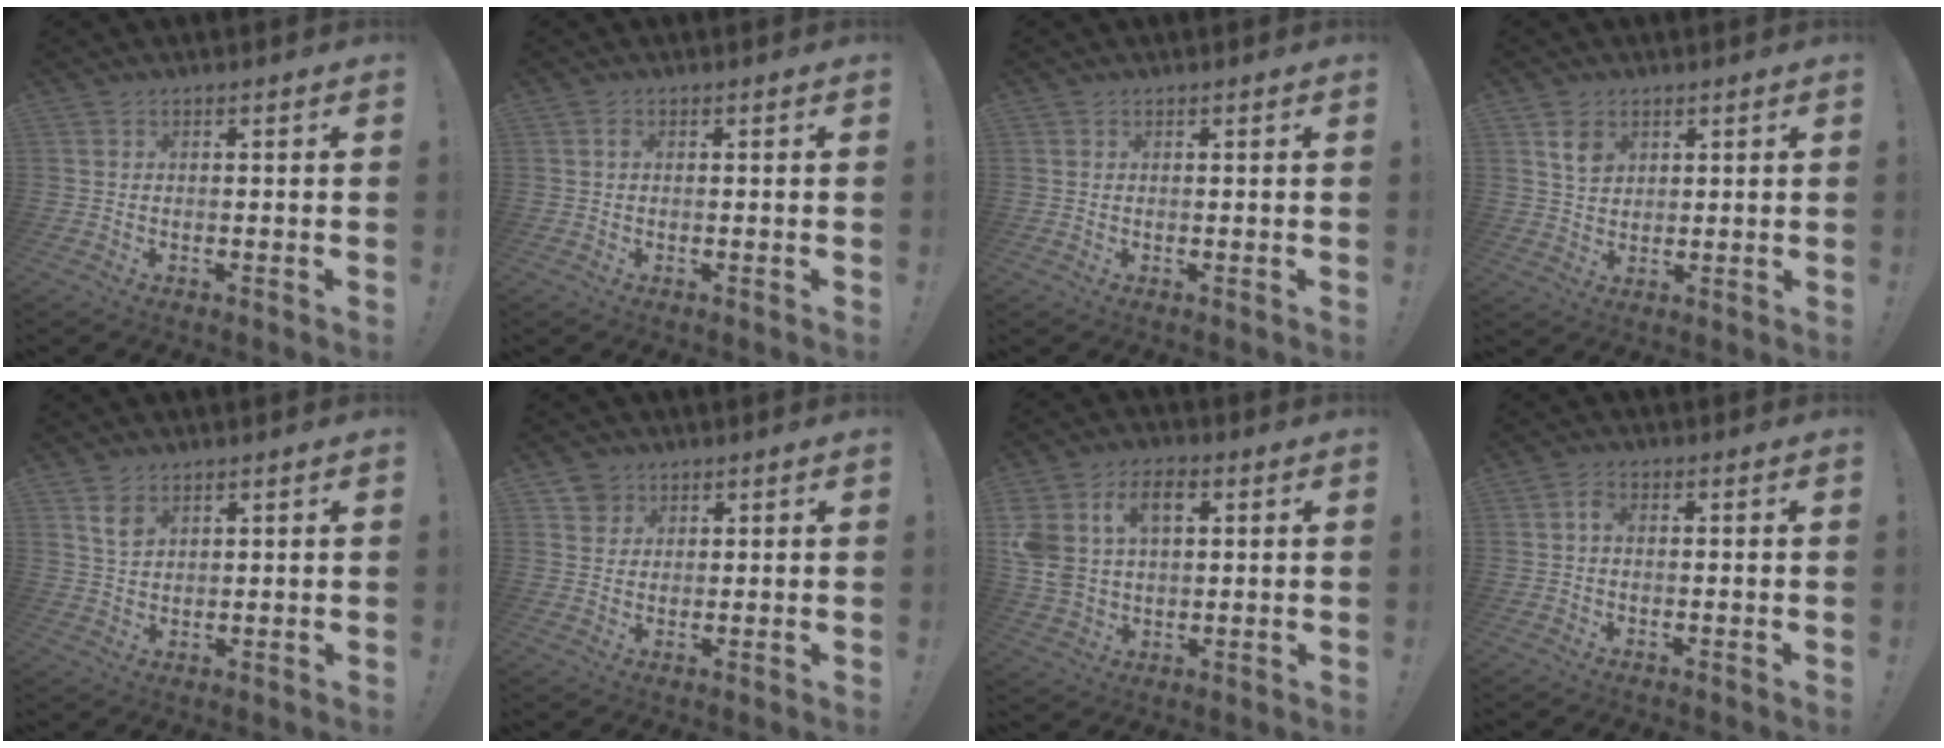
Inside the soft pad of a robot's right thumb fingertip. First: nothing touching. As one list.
[{"total": 0.5, "force": [-0.2, 0.5, 0.2], "torque": [-0.001, 0.003, -0.004]}, {"total": 0.9, "force": [0.3, 0.8, -0.1], "torque": [0.007, -0.002, 0.004]}, {"total": 5.4, "force": [2.9, 4.1, 2.0], "torque": [-0.015, -0.013, 0.051]}, {"total": 4.2, "force": [2.6, 2.6, 2.1], "torque": [-0.027, -0.013, 0.048]}, {"total": 4.0, "force": [2.5, 3.1, 0.3], "torque": [0.002, -0.013, 0.044]}, {"total": 12.3, "force": [4.4, 8.7, 7.5], "torque": [-0.151, -0.006, 0.081]}, {"total": 1.7, "force": [-0.2, 1.2, 1.3], "torque": [-0.022, 0.006, -0.005]}]